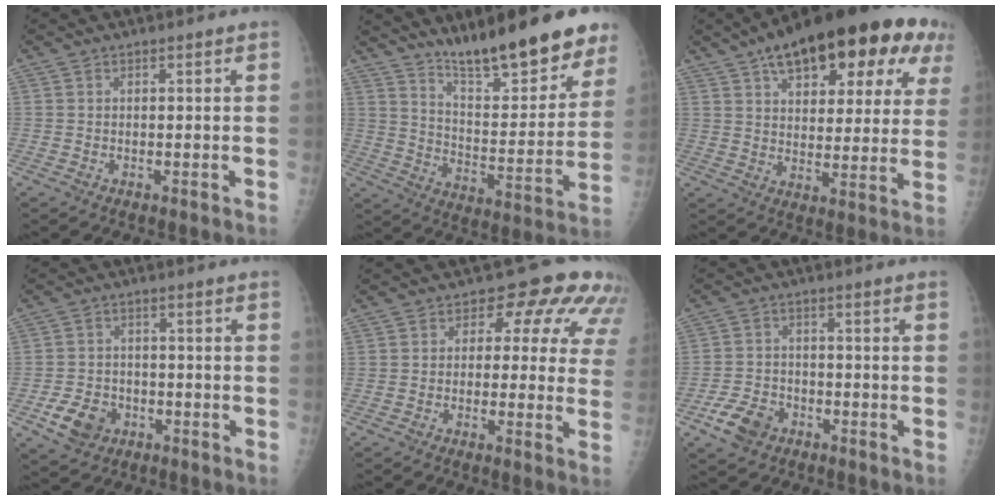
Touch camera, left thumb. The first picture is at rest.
{"total": 20.5, "force": [15.5, 5.1, 12.5], "torque": [-0.142, -0.097, 0.247]}
{"total": 25.7, "force": [13.5, 11.5, 18.6], "torque": [-0.240, 0.004, 0.191]}
{"total": 7.0, "force": [-3.2, 5.4, 3.2], "torque": [-0.043, 0.017, -0.049]}
{"total": 11.9, "force": [4.5, 7.2, 8.4], "torque": [-0.046, 0.002, 0.035]}
{"total": 6.9, "force": [-4.0, 4.7, 3.2], "torque": [-0.050, 0.020, -0.069]}